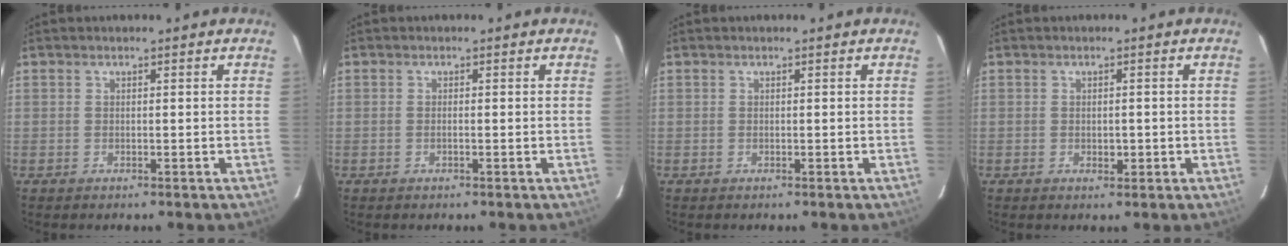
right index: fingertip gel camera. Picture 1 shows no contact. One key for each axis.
{"total": 0.6, "fx": -0.1, "fy": 0.1, "fz": 0.5, "tx": -0.011, "ty": 0.000, "tz": -0.002}
{"total": 0.0}
{"total": 1.6, "fx": -0.3, "fy": 1.0, "fz": 1.3, "tx": -0.019, "ty": 0.000, "tz": -0.001}